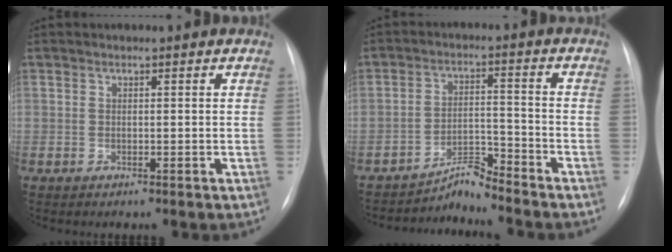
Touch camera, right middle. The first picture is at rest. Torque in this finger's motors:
{"motor_torque": [-0.39, -0.30, -0.02, 0.00]}